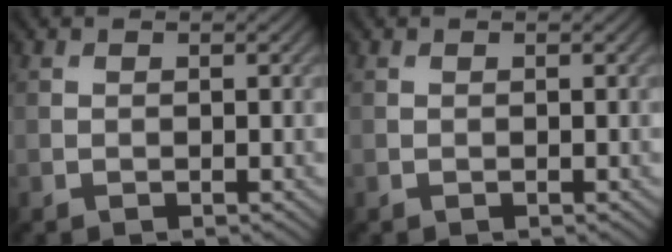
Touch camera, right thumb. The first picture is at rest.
{"total": 0.0}